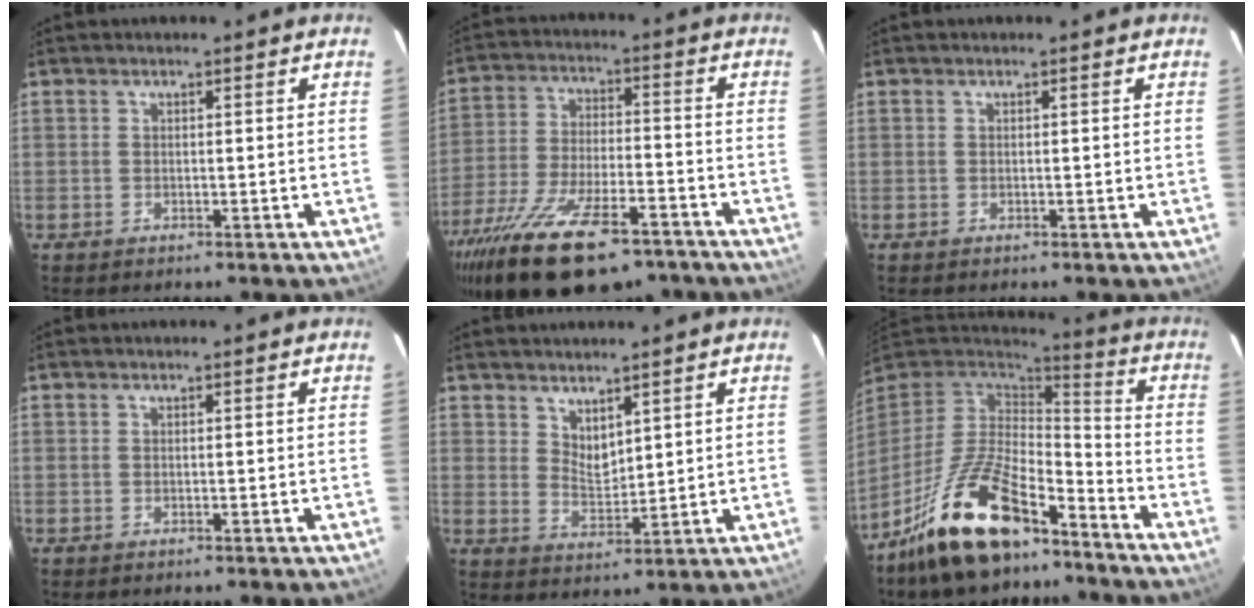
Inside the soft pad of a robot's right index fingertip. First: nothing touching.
{"total": 23.7, "force": [-16.6, 8.6, 14.6], "torque": [-0.288, -0.050, -0.265]}
{"total": 0.0}
{"total": 0.0}
{"total": 4.4, "force": [3.5, 1.9, 2.0], "torque": [-0.030, -0.006, 0.066]}
{"total": 19.6, "force": [-13.4, 7.3, 12.2], "torque": [-0.248, -0.013, -0.240]}